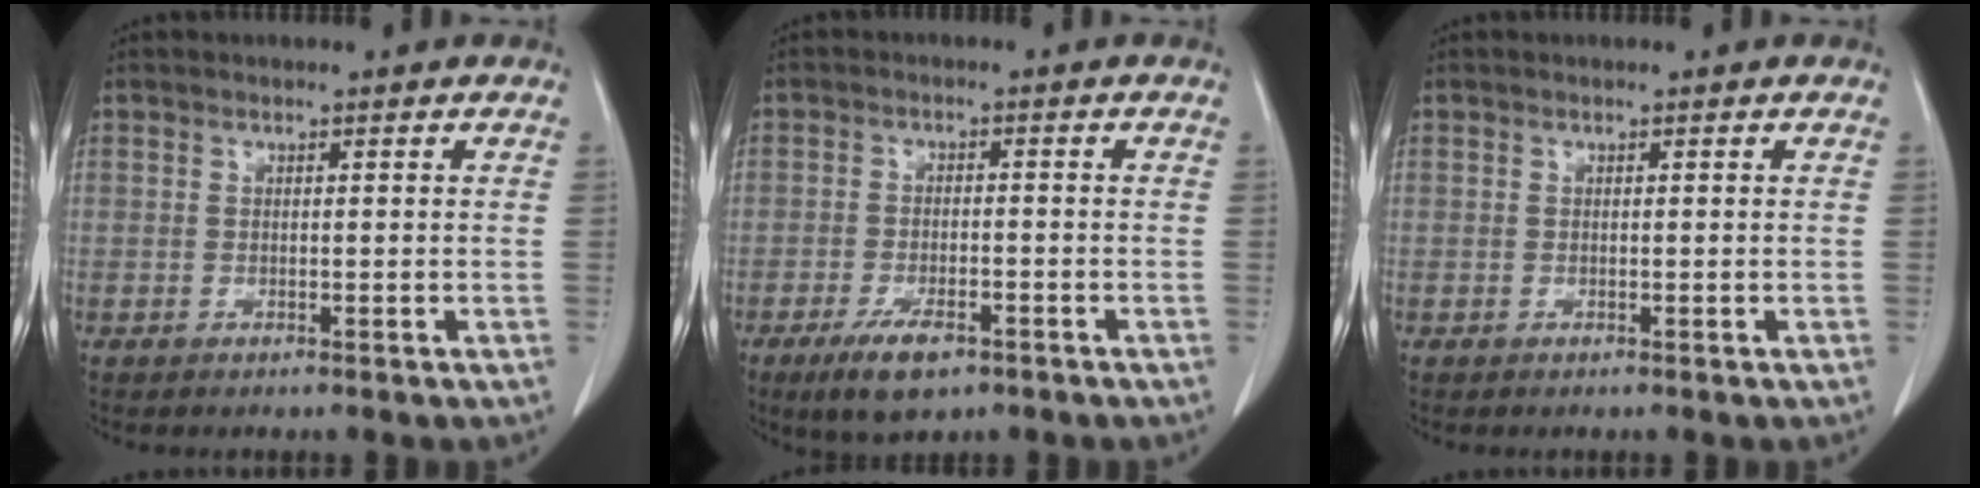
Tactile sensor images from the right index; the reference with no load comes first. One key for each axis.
{"total": 6.3, "fx": -3.9, "fy": 2.3, "fz": 4.4, "tx": -0.083, "ty": -0.008, "tz": -0.060}
{"total": 0.0}